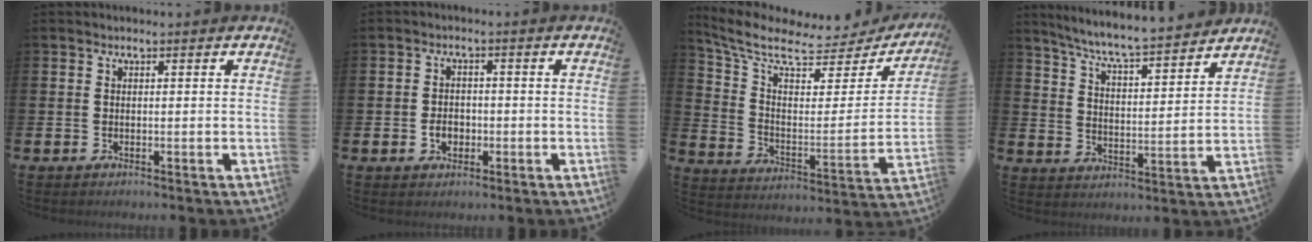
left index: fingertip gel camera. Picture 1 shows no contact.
{"total": 2.5, "force": [-0.7, 1.9, 1.4], "torque": [-0.016, -0.002, -0.019]}
{"total": 8.2, "force": [6.6, 3.3, 3.6], "torque": [-0.097, -0.050, 0.107]}
{"total": 7.0, "force": [6.7, -0.1, 2.1], "torque": [-0.066, -0.053, 0.113]}